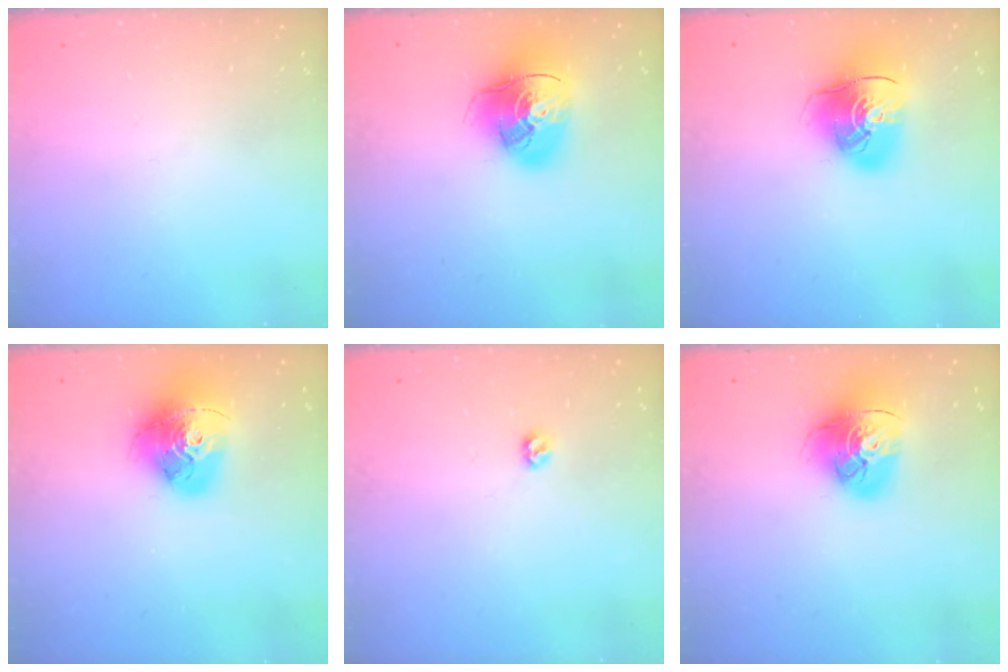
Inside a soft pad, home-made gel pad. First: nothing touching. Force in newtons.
{"total": 17.7, "press": 17.5, "slide": 2.5}
{"total": 13.0, "press": 12.8, "slide": 1.9}
{"total": 17.2, "press": 17.1, "slide": 1.9}
{"total": 5.1, "press": 5.0, "slide": 0.7}
{"total": 14.9, "press": 14.8, "slide": 1.7}